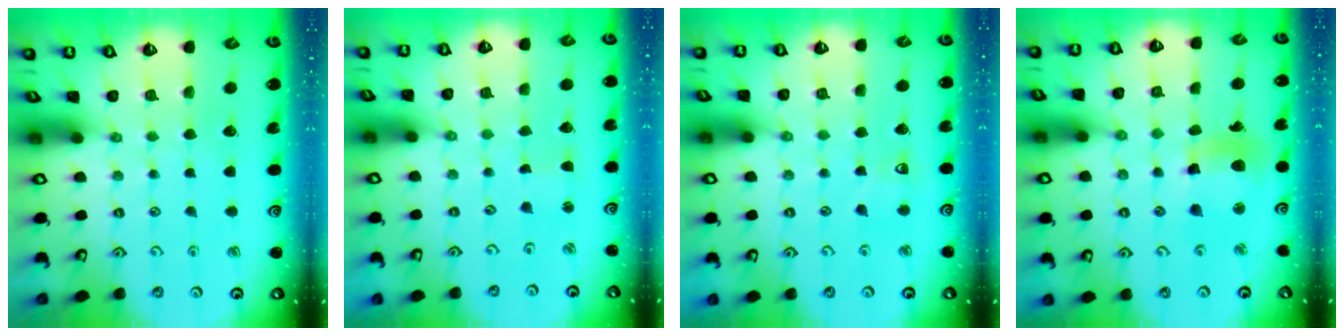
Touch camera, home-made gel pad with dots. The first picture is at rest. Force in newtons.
{"total": 1.3, "press": 1.2, "slide": 0.3}
{"total": 4.5, "press": 4.4, "slide": 0.7}
{"total": 11.5, "press": 11.2, "slide": 2.2}